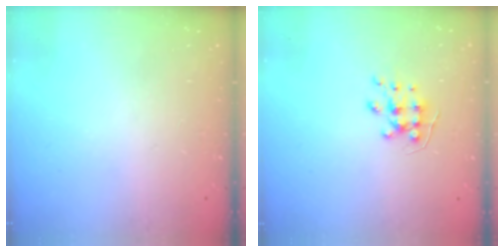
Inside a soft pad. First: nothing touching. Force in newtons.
{"total": 6.4, "press": 6.4, "slide": 0.6}